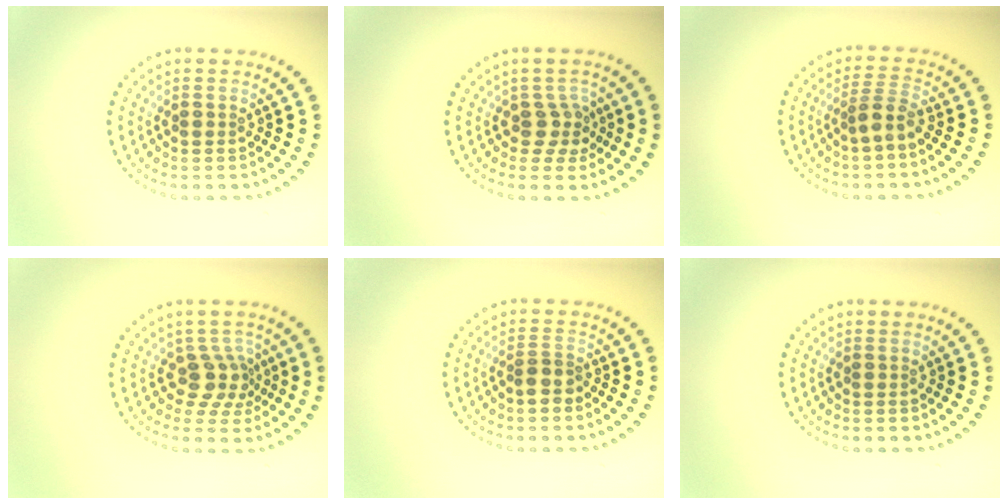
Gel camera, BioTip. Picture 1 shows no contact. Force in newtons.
{"total": 2.1, "press": 1.7, "slide": 1.2}
{"total": 2.2, "press": 1.7, "slide": 1.4}
{"total": 2.9, "press": 2.1, "slide": 1.9}
{"total": 2.0, "press": 1.7, "slide": 1.1}
{"total": 0.0}